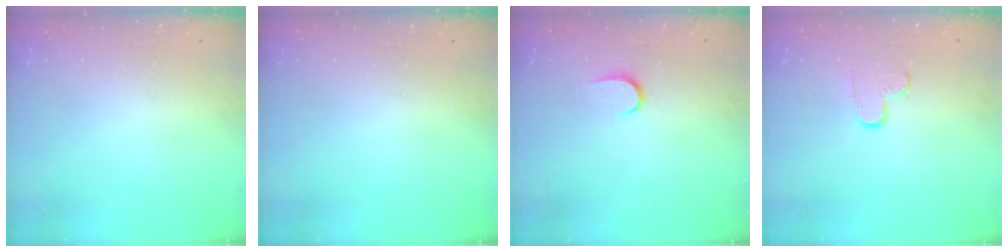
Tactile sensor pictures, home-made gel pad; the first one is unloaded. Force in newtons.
{"total": 0.0}
{"total": 6.7, "press": 6.6, "slide": 0.7}
{"total": 5.1, "press": 5.0, "slide": 0.5}